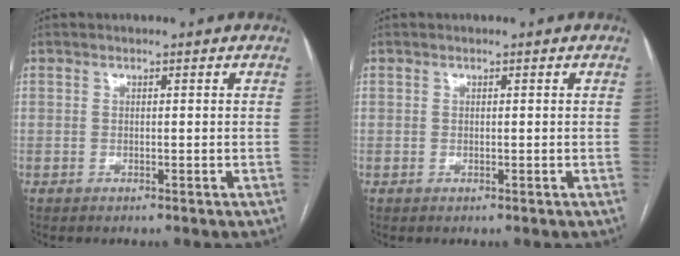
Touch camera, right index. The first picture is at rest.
{"total": 0.0}